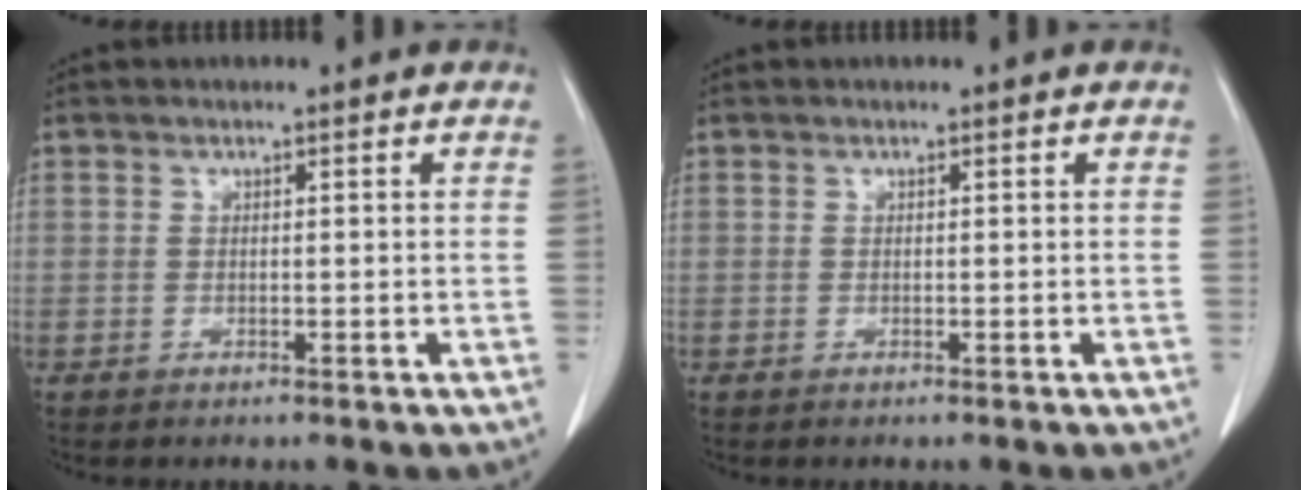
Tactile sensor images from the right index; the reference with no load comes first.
{"total": 0.0}